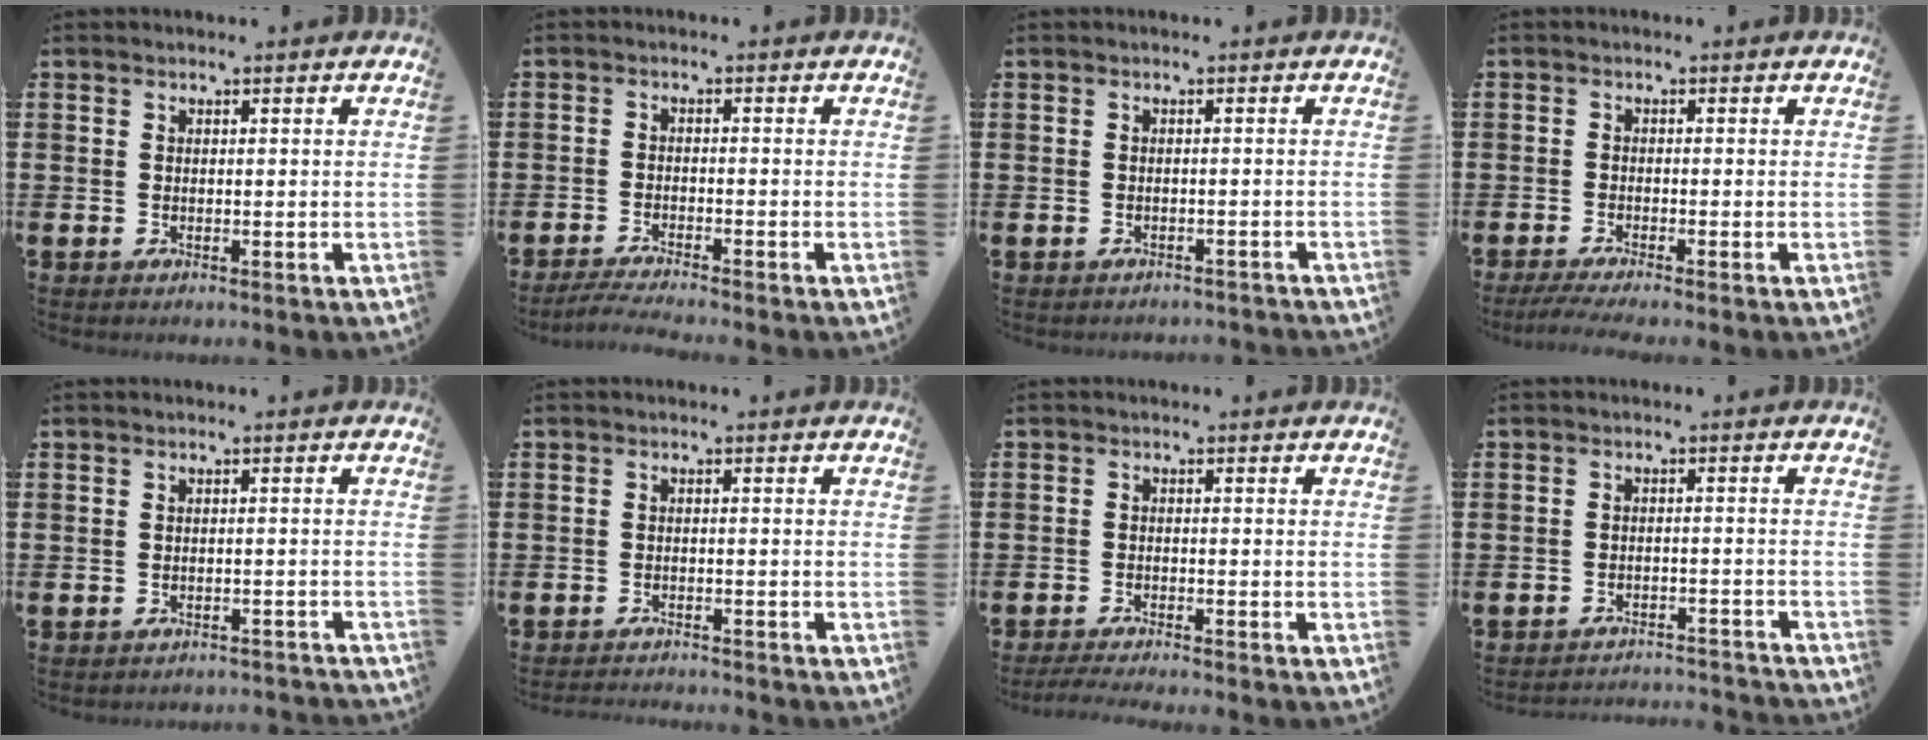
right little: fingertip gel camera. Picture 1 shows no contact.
{"total": 2.0, "force": [-1.7, -0.1, 1.0], "torque": [-0.016, 0.002, -0.032]}
{"total": 0.6, "force": [-0.6, 0.0, 0.0], "torque": [-0.002, -0.001, -0.014]}
{"total": 1.6, "force": [-1.1, 0.0, 1.2], "torque": [-0.018, 0.000, -0.020]}
{"total": 1.0, "force": [-1.0, -0.1, 0.0], "torque": [-0.003, 0.002, -0.021]}
{"total": 1.2, "force": [-1.2, -0.1, -0.1], "torque": [-0.001, 0.001, -0.024]}
{"total": 1.7, "force": [-1.5, -0.1, 0.8], "torque": [-0.011, 0.003, -0.028]}
{"total": 2.2, "force": [-2.2, -0.1, -0.1], "torque": [-0.003, 0.005, -0.049]}